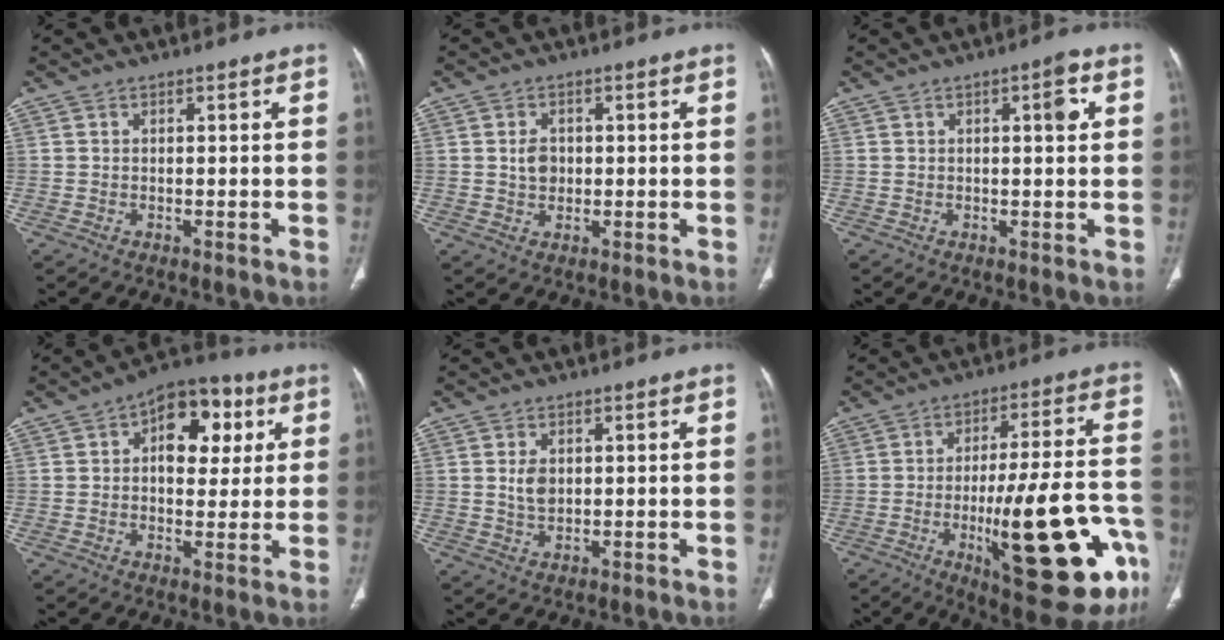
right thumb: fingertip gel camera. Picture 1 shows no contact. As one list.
[{"total": 3.2, "force": [0.2, 2.5, 2.0], "torque": [-0.026, 0.002, 0.005]}, {"total": 3.7, "force": [0.9, 1.2, 3.4], "torque": [-0.046, 0.002, 0.010]}, {"total": 12.8, "force": [3.6, 8.0, 9.3], "torque": [-0.085, 0.010, 0.047]}, {"total": 3.4, "force": [0.6, 2.2, 2.5], "torque": [-0.040, -0.006, 0.016]}, {"total": 25.7, "force": [-8.6, 7.0, 23.2], "torque": [-0.301, 0.019, -0.108]}]